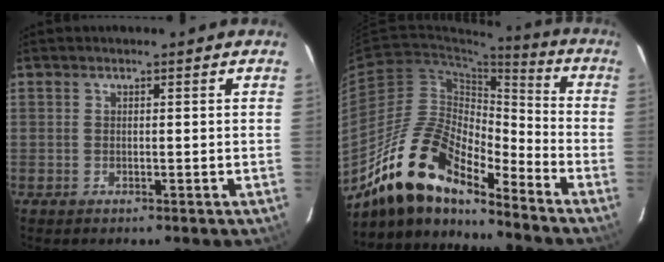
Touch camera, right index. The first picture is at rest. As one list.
[{"total": 17.2, "force": [-13.7, 5.2, 9.1], "torque": [-0.160, 0.003, -0.263]}]